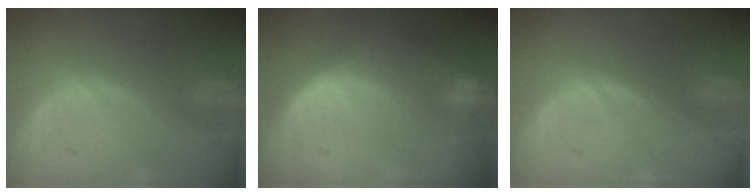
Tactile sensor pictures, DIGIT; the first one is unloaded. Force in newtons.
{"total": 7.8, "press": 6.9, "slide": 3.7}
{"total": 0.0}